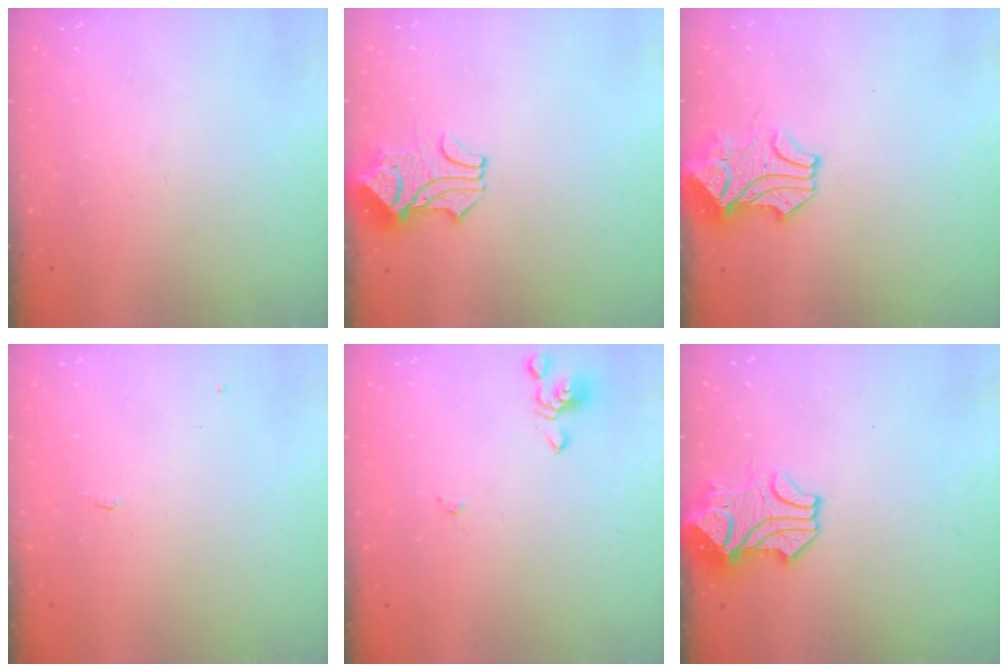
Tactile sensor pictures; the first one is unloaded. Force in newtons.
{"total": 1.5, "press": 1.2, "slide": 1.0}
{"total": 0.0}
{"total": 1.4, "press": 1.3, "slide": 0.4}
{"total": 0.6, "press": 0.6, "slide": 0.2}
{"total": 2.0, "press": 1.6, "slide": 1.1}